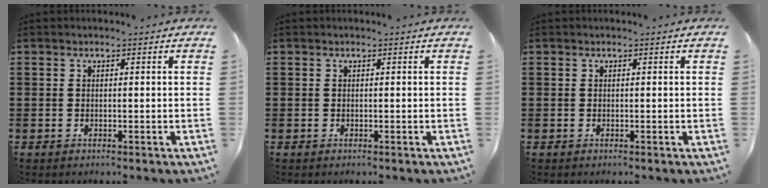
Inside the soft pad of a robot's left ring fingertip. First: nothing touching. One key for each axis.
{"total": 0.0}
{"total": 0.0}